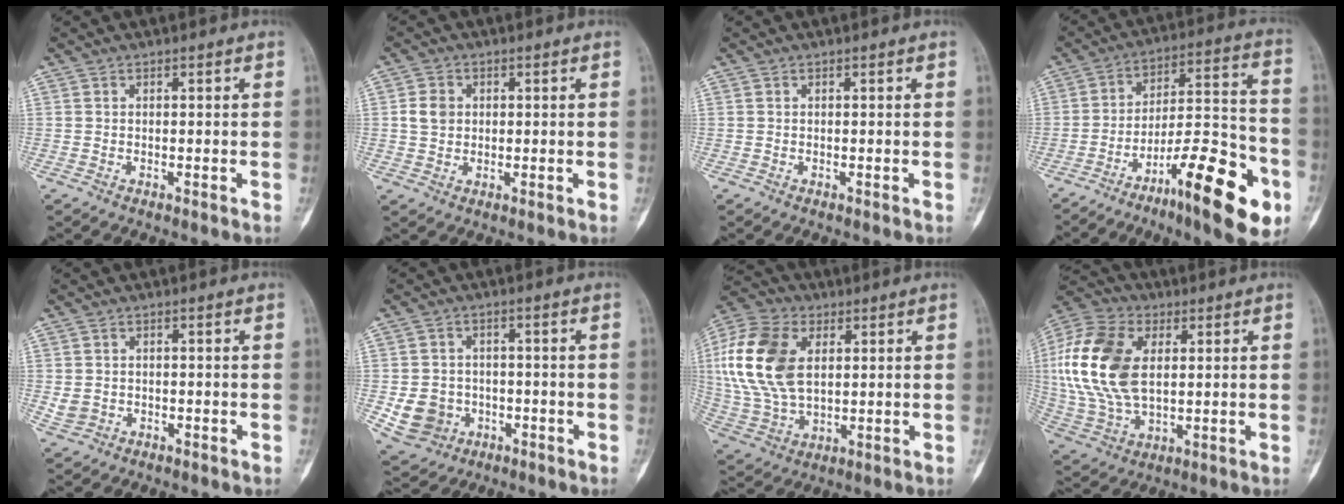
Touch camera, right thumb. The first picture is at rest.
{"total": 3.9, "force": [0.6, 3.3, 2.1], "torque": [-0.029, 0.002, 0.009]}
{"total": 0.0}
{"total": 21.2, "force": [-10.3, 5.5, 17.7], "torque": [-0.258, 0.068, -0.157]}
{"total": 2.6, "force": [-0.6, 2.3, 1.1], "torque": [-0.020, 0.005, -0.003]}
{"total": 8.1, "force": [-2.2, 7.3, 2.9], "torque": [-0.037, 0.017, -0.026]}
{"total": 18.4, "force": [4.0, 11.6, 13.7], "torque": [-0.283, -0.001, 0.077]}
{"total": 19.5, "force": [3.4, 12.0, 15.0], "torque": [-0.310, -0.002, 0.064]}